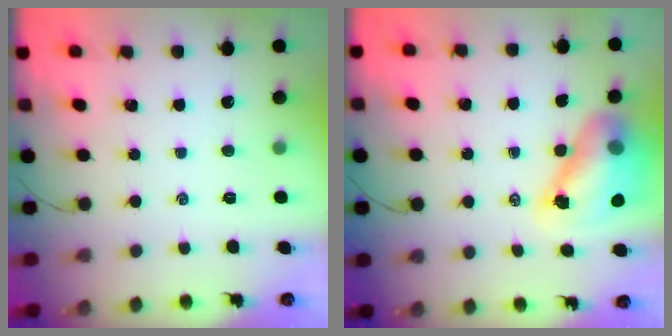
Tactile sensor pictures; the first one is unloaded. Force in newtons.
{"total": 12.4, "press": 11.9, "slide": 3.7}